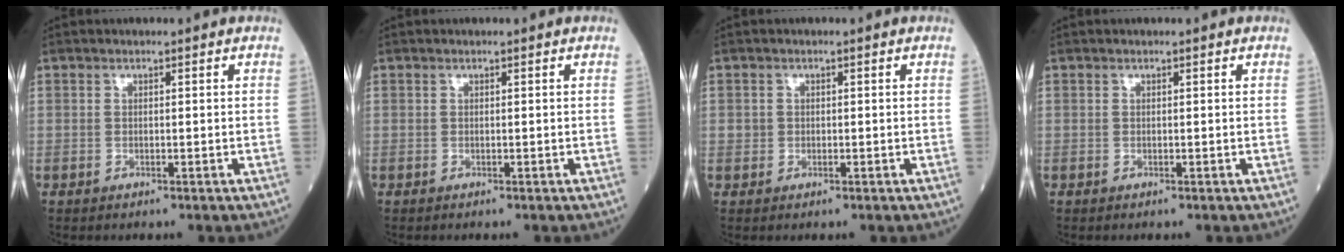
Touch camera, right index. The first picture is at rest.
{"total": 0.0}
{"total": 1.1, "force": [0.0, 1.1, 0.2], "torque": [0.002, 0.004, 0.000]}
{"total": 0.0}